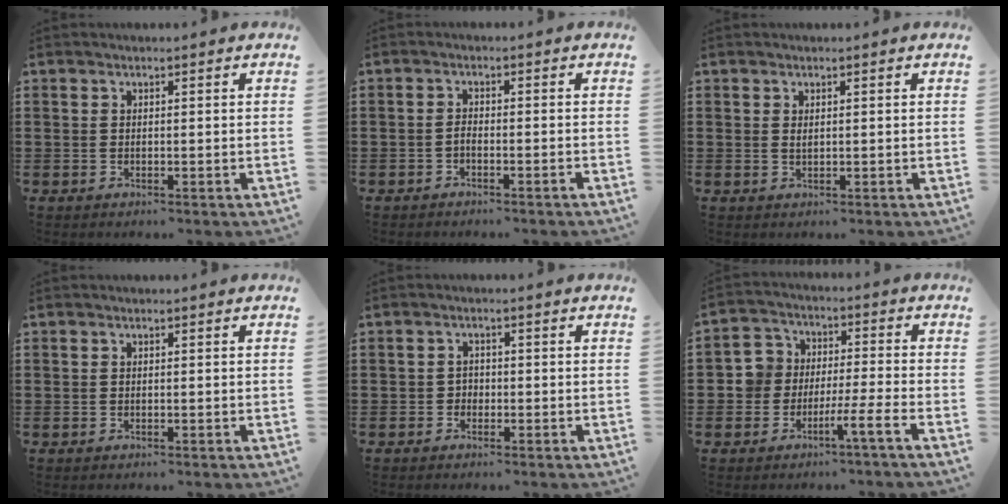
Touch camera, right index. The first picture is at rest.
{"total": 1.3, "force": [-1.0, 0.1, 0.7], "torque": [-0.015, -0.001, -0.019]}
{"total": 0.9, "force": [0.5, 0.4, 0.7], "torque": [-0.015, 0.001, 0.009]}
{"total": 0.0}
{"total": 1.4, "force": [-0.6, 1.1, 0.4], "torque": [-0.012, 0.001, -0.015]}
{"total": 4.1, "force": [-3.5, 1.5, 1.4], "torque": [-0.048, 0.001, -0.076]}